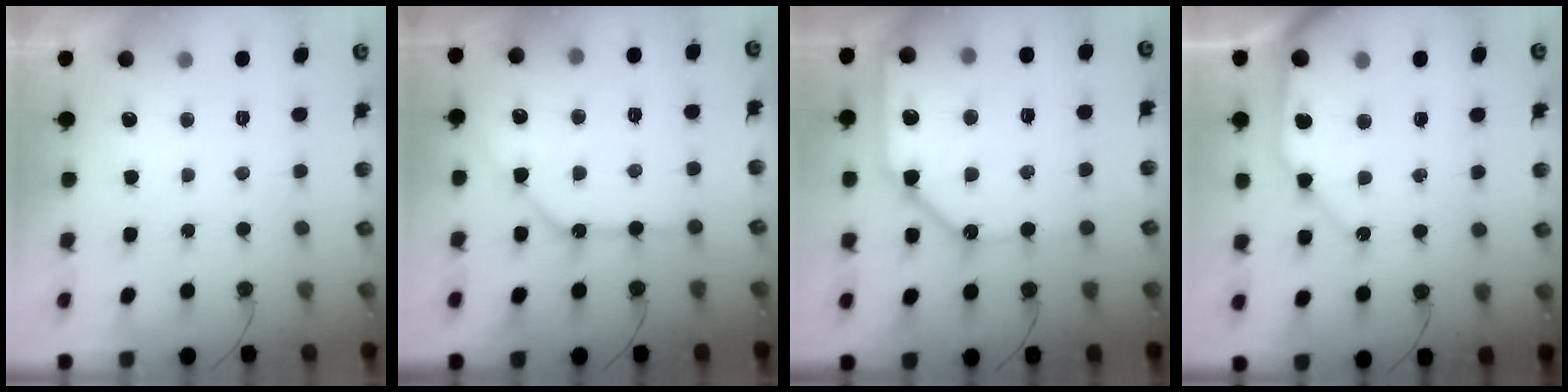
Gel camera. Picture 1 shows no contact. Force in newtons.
{"total": 9.2, "press": 9.2, "slide": 0.9}
{"total": 19.0, "press": 18.9, "slide": 2.5}
{"total": 12.9, "press": 12.8, "slide": 2.0}